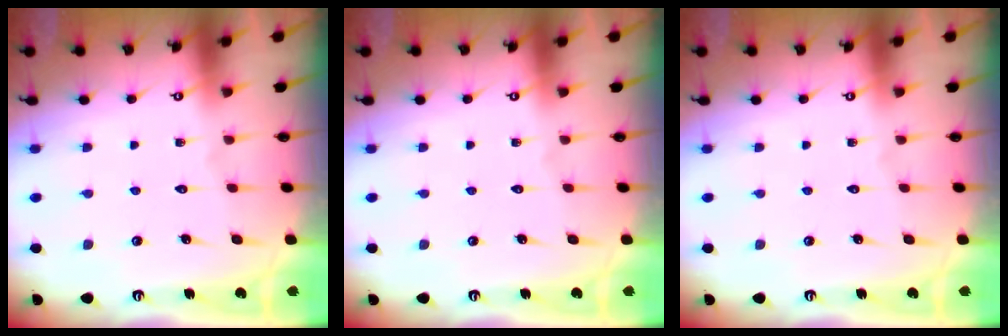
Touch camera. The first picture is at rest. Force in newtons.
{"total": 0.0}
{"total": 0.0}